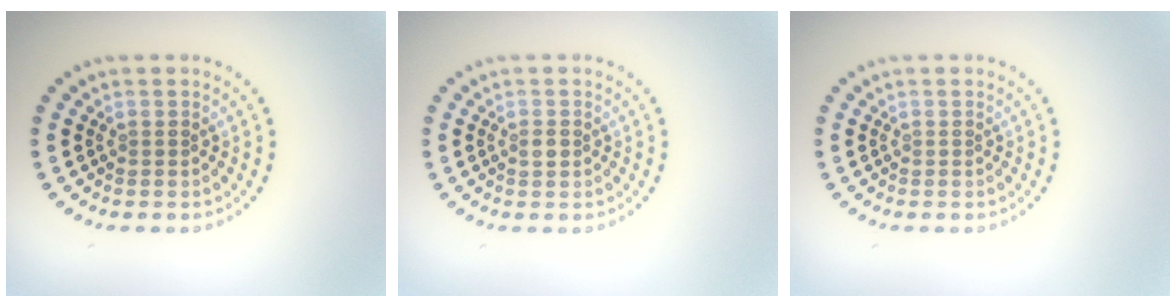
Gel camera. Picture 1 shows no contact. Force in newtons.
{"total": 0.9, "press": 0.8, "slide": 0.3}
{"total": 0.0}